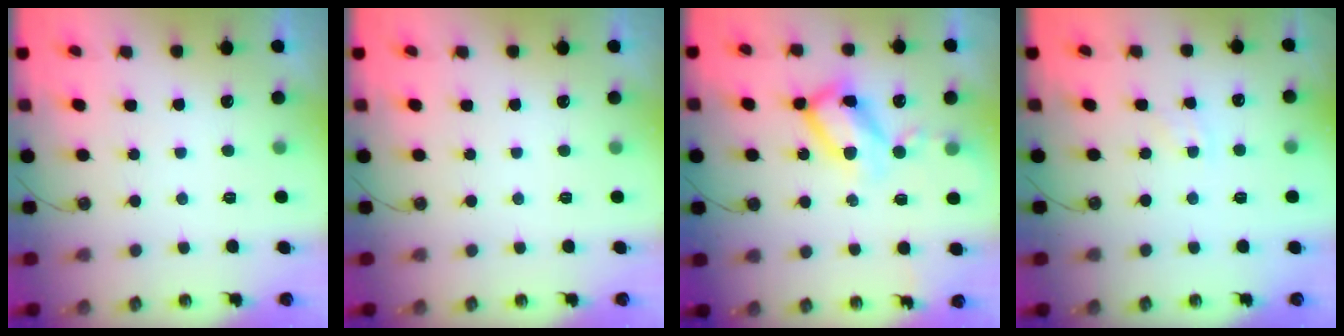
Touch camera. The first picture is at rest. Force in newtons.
{"total": 0.0}
{"total": 14.4, "press": 14.3, "slide": 1.3}
{"total": 3.9, "press": 3.9, "slide": 0.5}